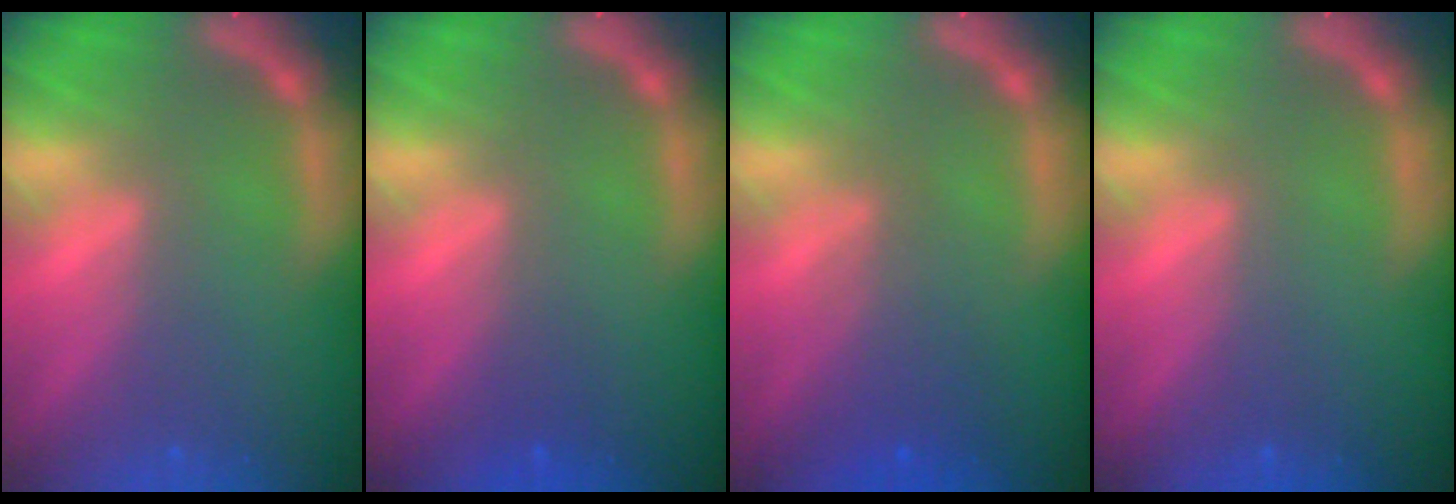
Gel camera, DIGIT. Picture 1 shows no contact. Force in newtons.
{"total": 1.0}
{"total": 3.0}
{"total": 0.0}